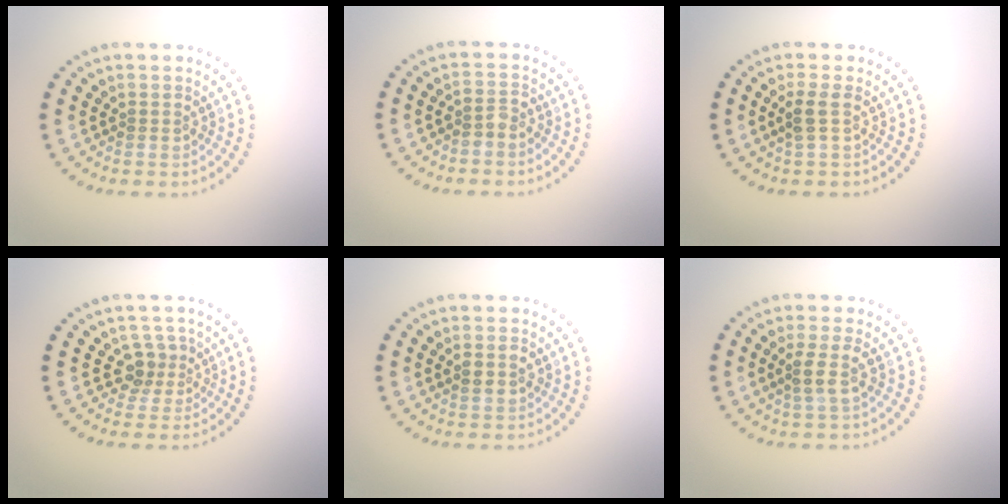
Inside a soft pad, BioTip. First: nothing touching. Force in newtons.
{"total": 1.3, "press": 1.1, "slide": 0.7}
{"total": 1.6, "press": 1.4, "slide": 0.8}
{"total": 2.4, "press": 1.8, "slide": 1.5}
{"total": 1.6, "press": 1.5, "slide": 0.5}
{"total": 2.2, "press": 1.7, "slide": 1.3}